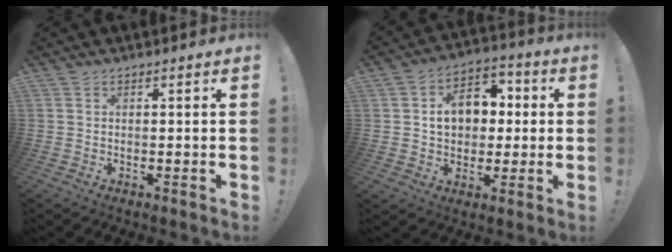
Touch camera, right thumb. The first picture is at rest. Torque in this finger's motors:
{"motor_torque": [0.15, 0.14, 0.03, 0.02, 0.03]}